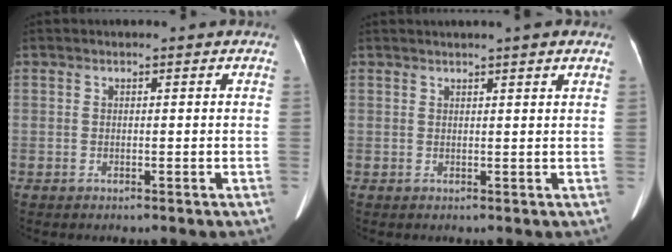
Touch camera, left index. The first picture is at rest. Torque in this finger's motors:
{"motor_torque": [0.22, -0.17, 0.01, 0.06]}